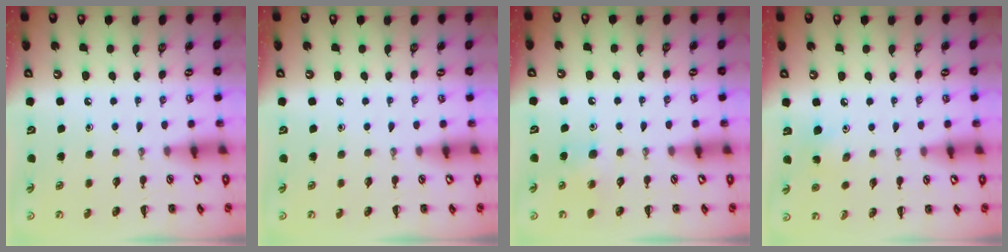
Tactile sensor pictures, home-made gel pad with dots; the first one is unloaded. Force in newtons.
{"total": 0.0}
{"total": 5.5, "press": 5.3, "slide": 1.6}
{"total": 2.9, "press": 2.8, "slide": 0.8}